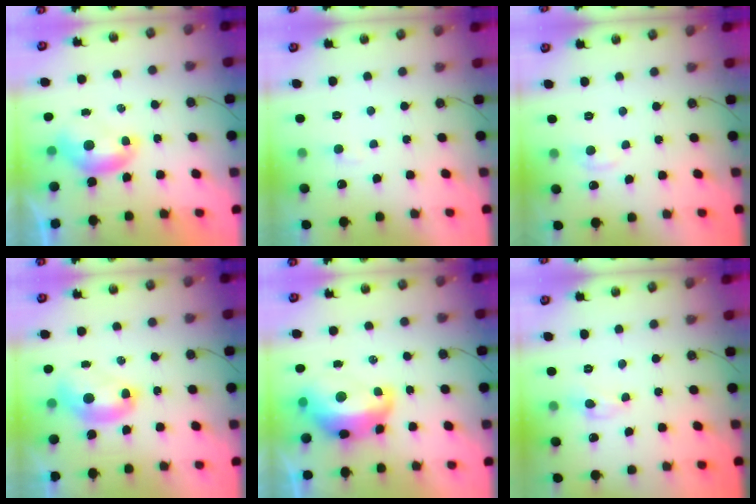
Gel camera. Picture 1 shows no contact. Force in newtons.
{"total": 2.7, "press": 2.7, "slide": 0.4}
{"total": 1.1, "press": 0.7, "slide": 0.9}
{"total": 2.7, "press": 2.7, "slide": 0.1}
{"total": 7.7, "press": 7.6, "slide": 1.3}
{"total": 0.0}